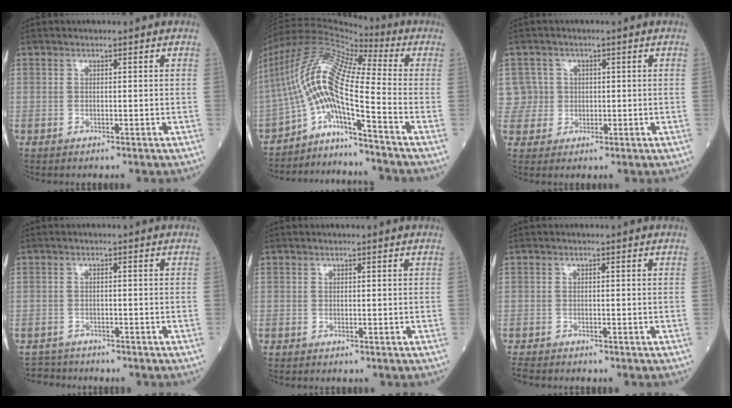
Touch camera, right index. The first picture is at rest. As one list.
[{"total": 14.8, "force": [-6.8, 1.8, 13.0], "torque": [-0.274, 0.042, -0.126]}, {"total": 4.5, "force": [0.8, 4.4, -0.4], "torque": [0.022, 0.015, 0.015]}, {"total": 3.2, "force": [-3.0, 0.7, -0.8], "torque": [0.014, -0.009, -0.053]}, {"total": 0.0}, {"total": 1.8, "force": [-1.8, 0.5, 0.2], "torque": [-0.006, -0.005, -0.032]}]